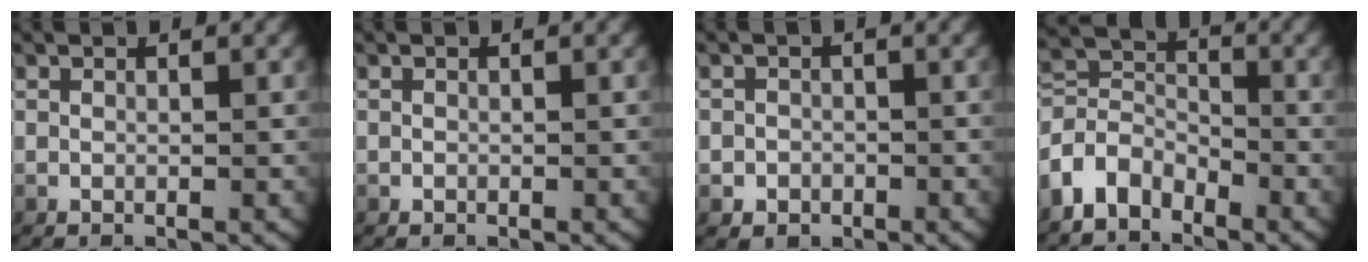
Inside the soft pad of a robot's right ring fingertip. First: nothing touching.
{"total": 0.0}
{"total": 2.0, "force": [-1.1, 1.7, 0.2], "torque": [0.000, -0.010, -0.014]}
{"total": 6.0, "force": [-2.0, 5.2, 2.2], "torque": [-0.056, -0.028, -0.034]}